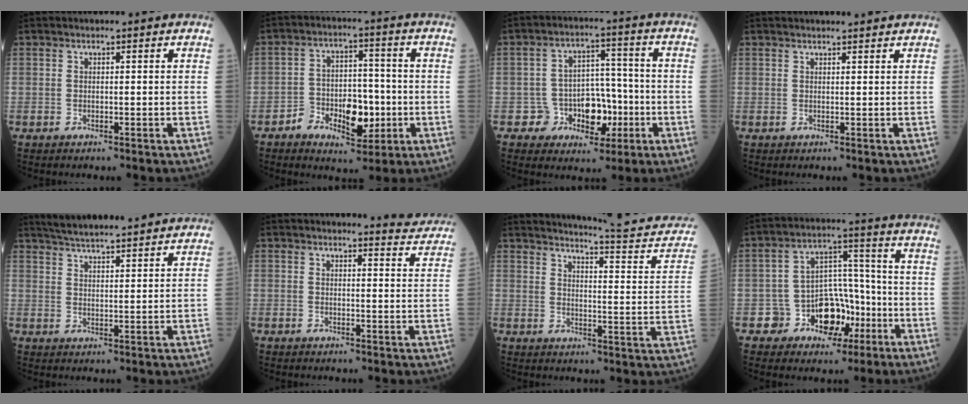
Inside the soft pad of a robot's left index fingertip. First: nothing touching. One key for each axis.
{"total": 8.8, "fx": -3.3, "fy": 5.0, "fz": 6.5, "tx": -0.110, "ty": 0.017, "tz": -0.049}
{"total": 7.9, "fx": -2.8, "fy": 6.2, "fz": 4.0, "tx": -0.049, "ty": 0.026, "tz": -0.036}
{"total": 4.1, "fx": 4.0, "fy": 0.1, "fz": 1.0, "tx": -0.014, "ty": 0.020, "tz": 0.046}
{"total": 16.2, "fx": 14.9, "fy": 1.0, "fz": 6.3, "tx": -0.108, "ty": 0.027, "tz": 0.208}
{"total": 4.9, "fx": 4.9, "fy": -0.1, "fz": -0.3, "tx": -0.001, "ty": -0.031, "tz": 0.037}
{"total": 15.7, "fx": 15.0, "fy": -0.2, "fz": 4.5, "tx": -0.056, "ty": -0.070, "tz": 0.174}
{"total": 9.5, "fx": -4.1, "fy": 7.2, "fz": 4.6, "tx": -0.069, "ty": 0.029, "tz": -0.058}